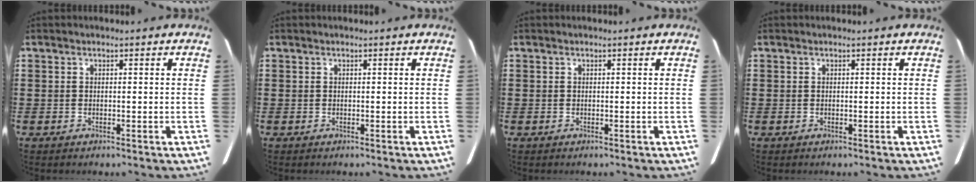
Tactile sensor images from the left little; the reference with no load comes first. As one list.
[{"total": 0.0}, {"total": 0.0}, {"total": 0.0}]